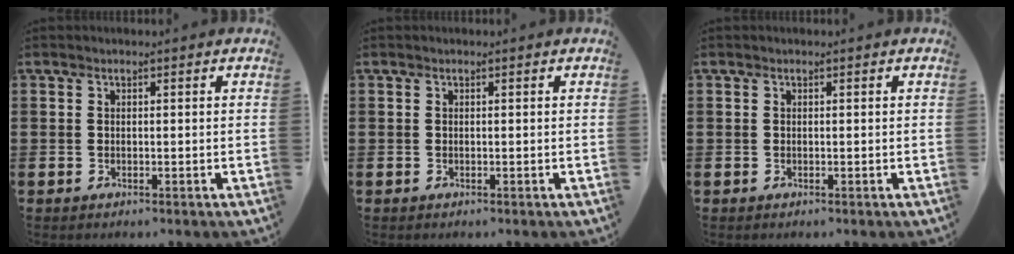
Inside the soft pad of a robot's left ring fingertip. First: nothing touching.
{"total": 0.0}
{"total": 0.0}